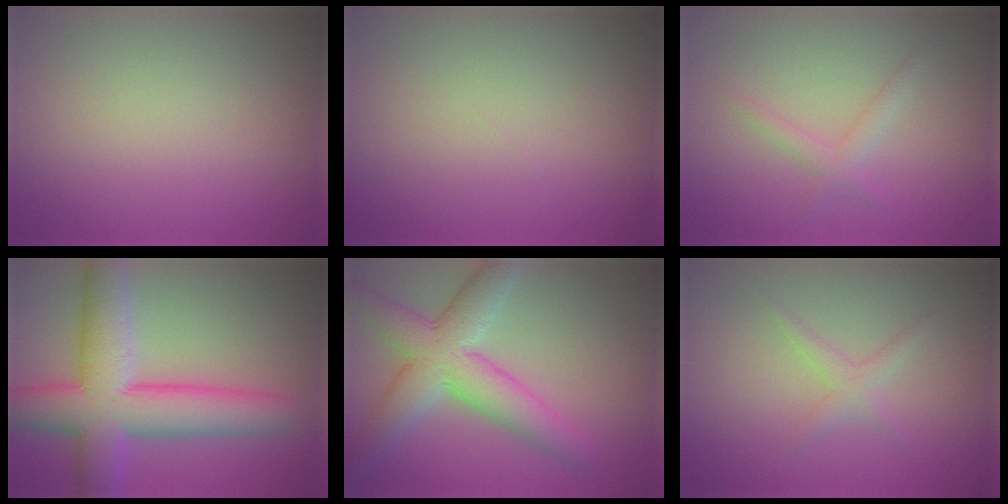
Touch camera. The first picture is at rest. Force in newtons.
{"total": 0.0}
{"total": 1.6, "press": 1.6, "slide": 0.1}
{"total": 9.6, "press": 9.6, "slide": 0.2}
{"total": 6.9, "press": 6.8, "slide": 0.2}
{"total": 1.4, "press": 1.4, "slide": 0.1}